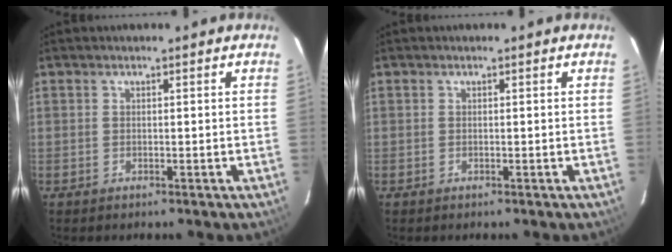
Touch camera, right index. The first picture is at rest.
{"total": 0.0}